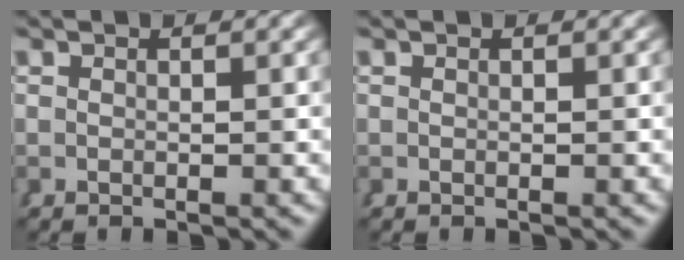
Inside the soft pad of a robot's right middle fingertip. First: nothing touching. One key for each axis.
{"total": 0.0}